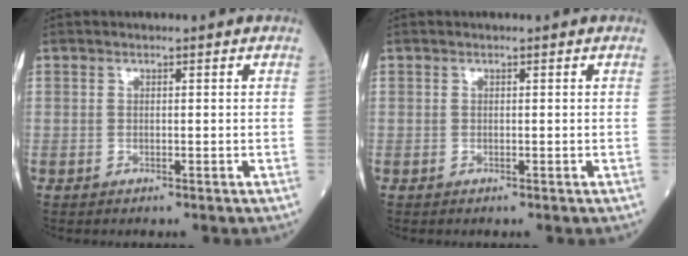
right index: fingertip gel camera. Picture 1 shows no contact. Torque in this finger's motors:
{"motor_torque": [0.01, 0.00, 0.01, -0.01]}